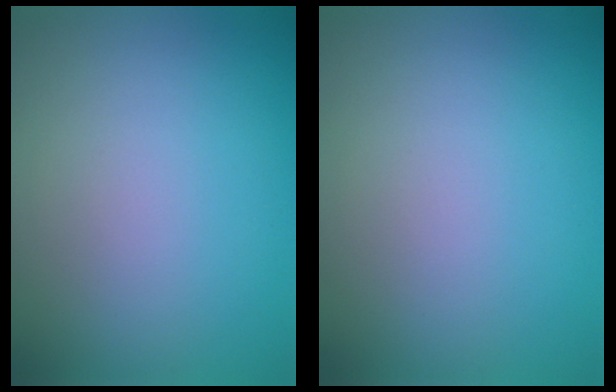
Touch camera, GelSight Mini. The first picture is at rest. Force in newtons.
{"total": 0.0}